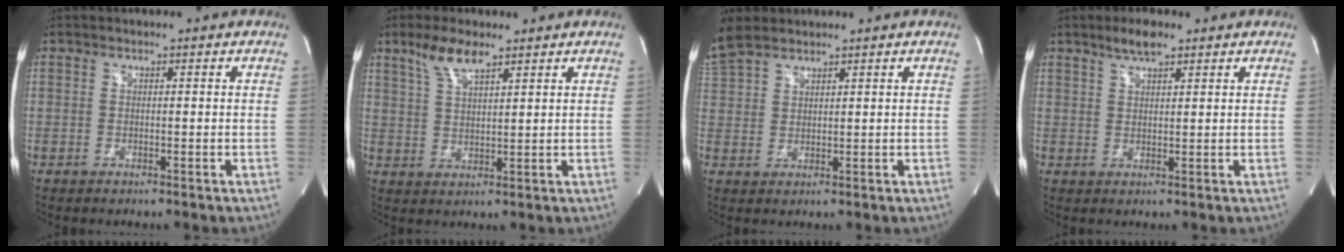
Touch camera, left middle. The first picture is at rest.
{"total": 5.7, "force": [4.0, 1.3, 3.8], "torque": [-0.083, 0.007, 0.081]}
{"total": 6.6, "force": [5.7, 2.2, 2.5], "torque": [-0.073, 0.020, 0.127]}
{"total": 3.7, "force": [2.7, 1.0, 2.3], "torque": [-0.049, 0.007, 0.051]}